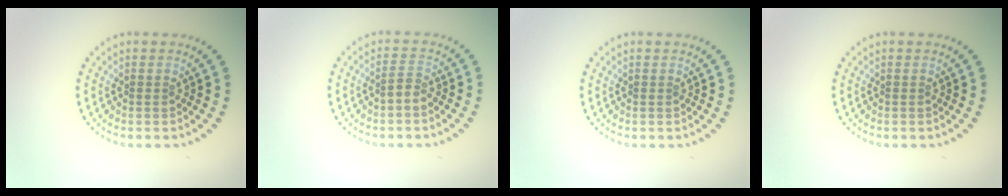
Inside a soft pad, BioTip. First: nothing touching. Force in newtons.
{"total": 1.3, "press": 1.0, "slide": 0.8}
{"total": 0.0}
{"total": 0.0}